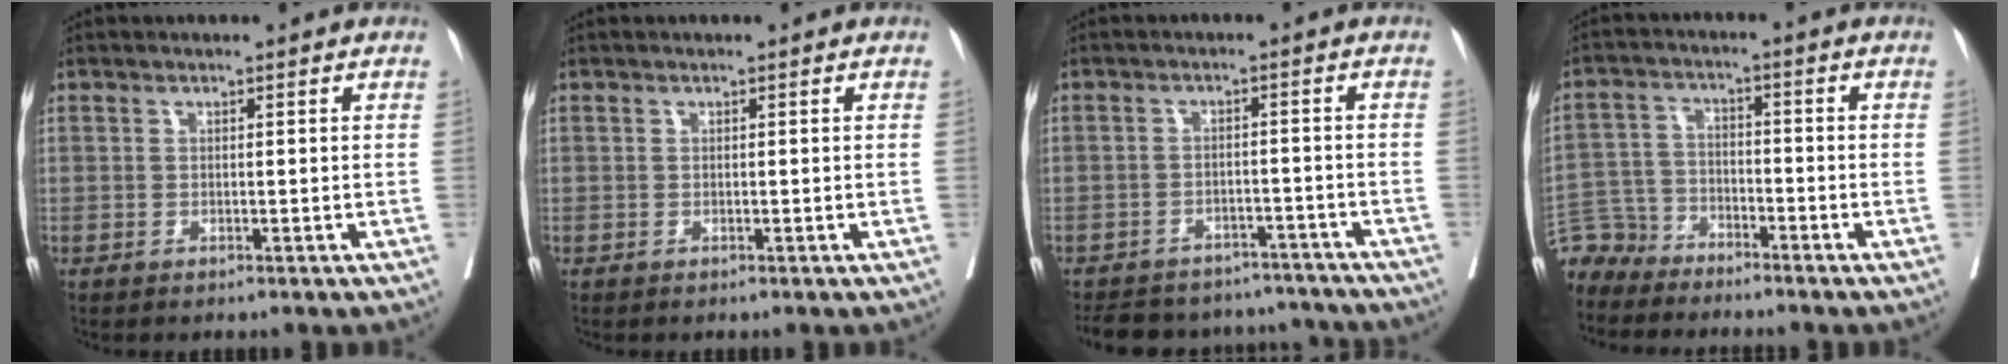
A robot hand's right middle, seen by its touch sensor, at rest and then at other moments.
{"total": 0.0}
{"total": 15.4, "force": [-13.9, 5.5, 3.6], "torque": [-0.082, 0.013, -0.177]}
{"total": 6.2, "force": [-5.8, 2.0, -1.1], "torque": [0.021, 0.007, -0.119]}